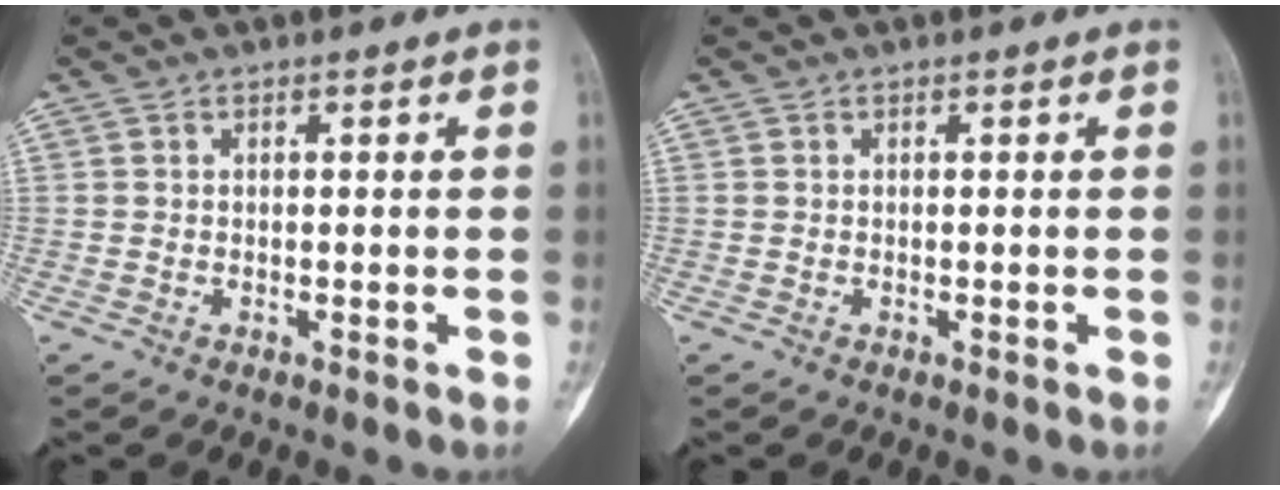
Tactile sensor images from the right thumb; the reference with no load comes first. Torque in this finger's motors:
{"motor_torque": [0.32, 0.32, 0.00, 0.00, 0.00]}